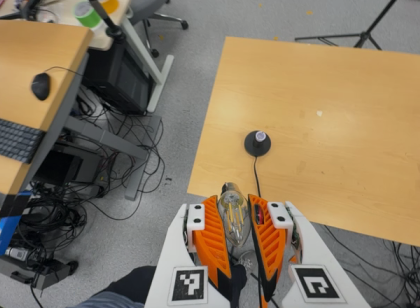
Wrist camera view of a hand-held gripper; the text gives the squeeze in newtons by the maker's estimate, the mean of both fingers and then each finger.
{"total": 20.0, "left": 24.0, "right": 16.0}